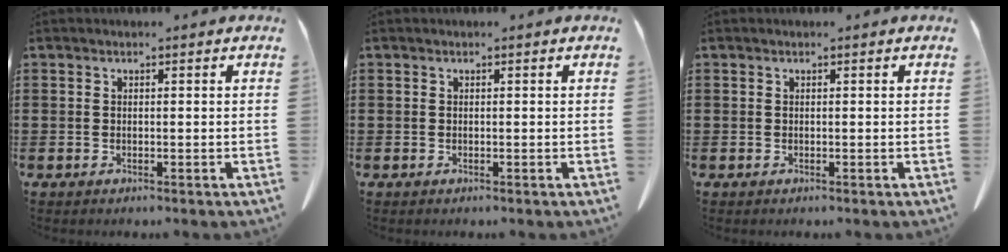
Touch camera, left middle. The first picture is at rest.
{"total": 0.0}
{"total": 0.0}